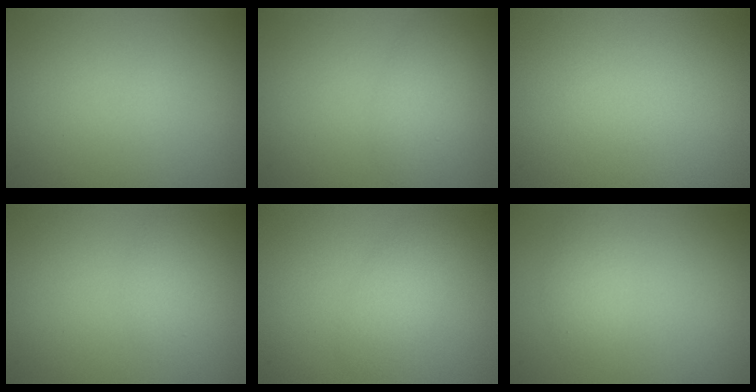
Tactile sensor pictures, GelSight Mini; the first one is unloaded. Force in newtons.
{"total": 2.5, "press": 2.5, "slide": 0.0}
{"total": 0.0}
{"total": 1.3, "press": 1.3, "slide": 0.0}
{"total": 2.2, "press": 2.2, "slide": 0.0}
{"total": 1.6, "press": 1.6, "slide": 0.1}